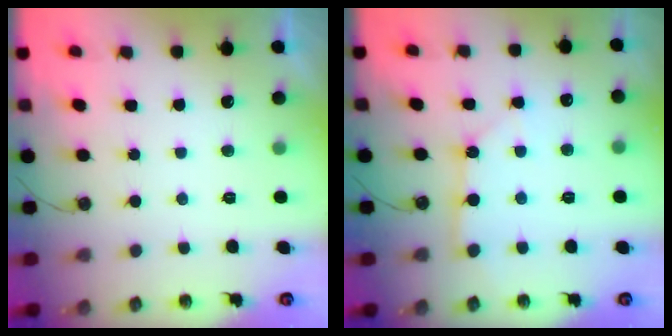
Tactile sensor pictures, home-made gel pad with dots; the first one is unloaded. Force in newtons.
{"total": 2.8, "press": 2.7, "slide": 0.3}